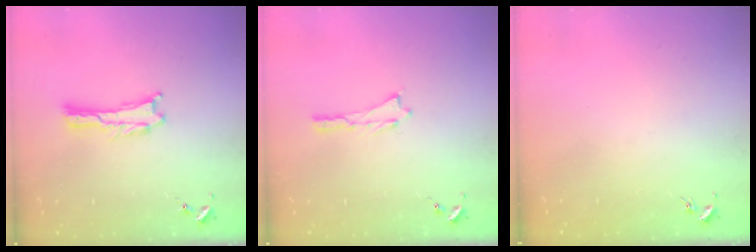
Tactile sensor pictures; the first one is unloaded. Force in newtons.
{"total": 0.0}
{"total": 0.0}